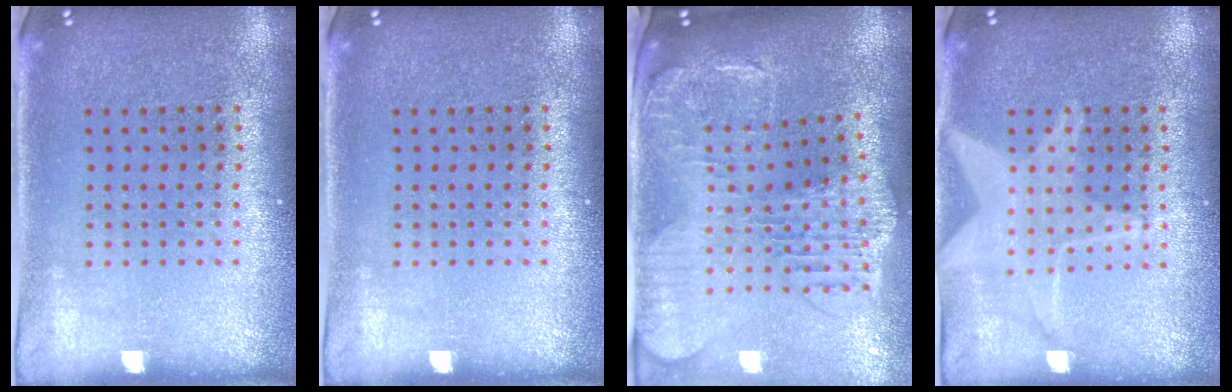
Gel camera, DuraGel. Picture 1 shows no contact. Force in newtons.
{"total": 0.0}
{"total": 2.5, "press": 2.2, "slide": 1.2}
{"total": 2.8, "press": 2.8, "slide": 0.3}